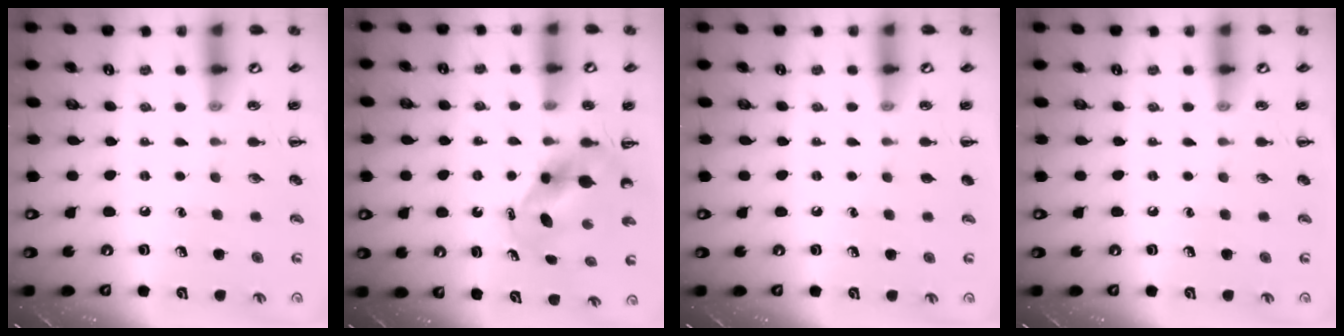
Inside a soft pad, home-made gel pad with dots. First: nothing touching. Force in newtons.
{"total": 5.3, "press": 5.1, "slide": 1.4}
{"total": 0.0}
{"total": 0.0}